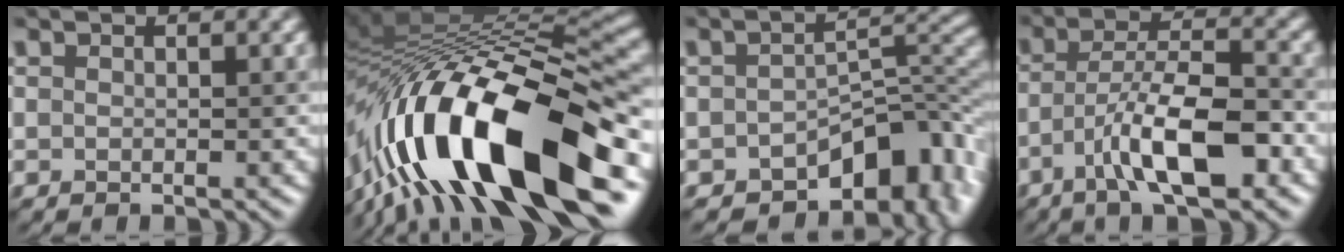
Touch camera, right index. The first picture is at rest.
{"total": 17.5, "force": [-7.1, 6.2, 14.8], "torque": [-0.257, 0.017, -0.118]}
{"total": 9.2, "force": [-4.9, 4.9, 6.0], "torque": [-0.055, -0.004, -0.075]}
{"total": 8.0, "force": [-3.5, 2.2, 6.9], "torque": [-0.124, 0.012, -0.065]}